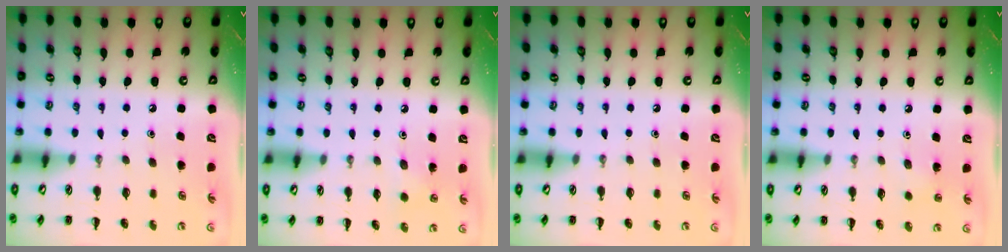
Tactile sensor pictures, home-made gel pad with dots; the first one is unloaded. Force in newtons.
{"total": 2.4, "press": 2.3, "slide": 0.6}
{"total": 0.0}
{"total": 3.3, "press": 3.1, "slide": 0.9}